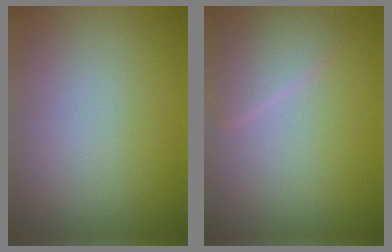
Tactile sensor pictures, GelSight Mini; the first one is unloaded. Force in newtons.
{"total": 2.6, "press": 2.6, "slide": 0.0}